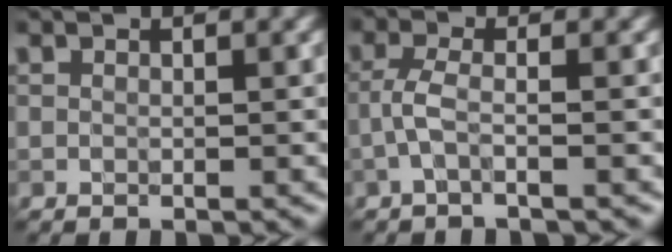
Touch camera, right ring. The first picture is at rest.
{"total": 1.8, "force": [-0.7, 0.2, 1.6], "torque": [-0.038, 0.007, -0.025]}